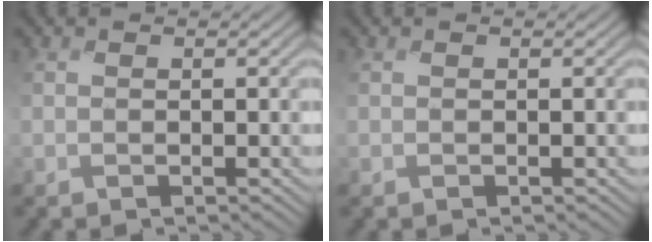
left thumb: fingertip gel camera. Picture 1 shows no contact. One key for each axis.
{"total": 0.0}